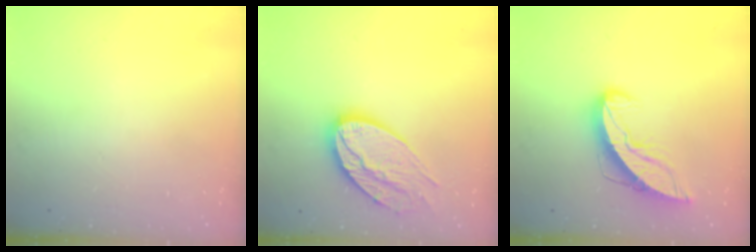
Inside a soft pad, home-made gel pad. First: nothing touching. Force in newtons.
{"total": 16.7, "press": 16.6, "slide": 1.5}
{"total": 10.1, "press": 10.0, "slide": 0.8}